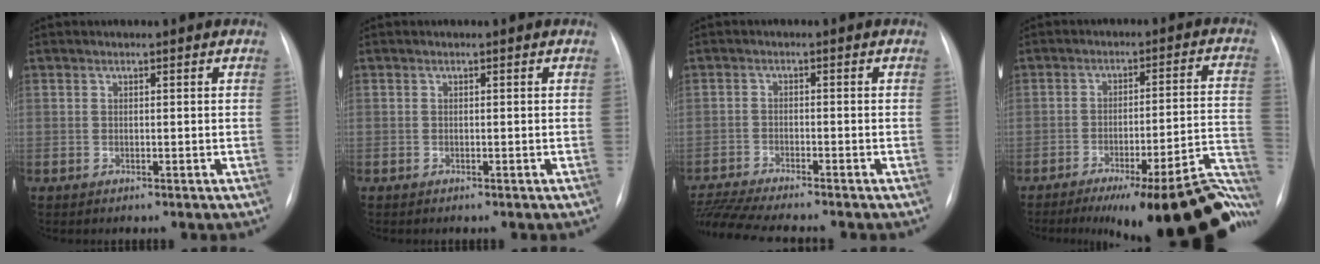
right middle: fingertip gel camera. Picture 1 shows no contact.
{"total": 0.0}
{"total": 10.3, "force": [-9.3, -0.1, 4.5], "torque": [-0.074, -0.012, -0.153]}
{"total": 23.6, "force": [-16.2, 3.5, 16.8], "torque": [-0.116, 0.005, -0.215]}